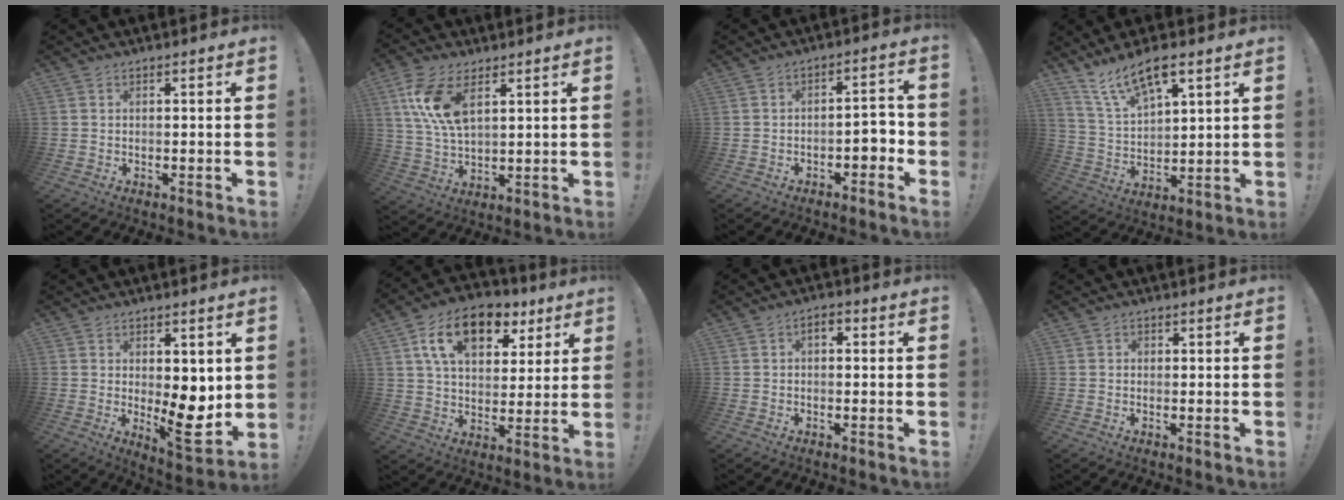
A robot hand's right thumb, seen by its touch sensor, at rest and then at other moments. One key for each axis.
{"total": 11.8, "fx": 5.7, "fy": 5.7, "fz": 8.7, "tx": -0.179, "ty": -0.021, "tz": 0.104}
{"total": 5.2, "fx": -2.1, "fy": 2.8, "fz": 3.9, "tx": -0.051, "ty": 0.003, "tz": -0.037}
{"total": 11.5, "fx": 8.2, "fy": 3.6, "fz": 7.2, "tx": -0.130, "ty": -0.045, "tz": 0.148}
{"total": 10.0, "fx": -0.5, "fy": 5.0, "fz": 8.6, "tx": -0.090, "ty": -0.014, "tz": -0.001}
{"total": 16.8, "fx": 8.5, "fy": 10.0, "fz": 10.6, "tx": -0.171, "ty": -0.029, "tz": 0.154}
{"total": 2.2, "fx": -0.3, "fy": 1.3, "fz": 1.7, "tx": -0.021, "ty": 0.004, "tz": -0.009}
{"total": 0.7, "fx": 0.0, "fy": 0.7, "fz": 0.1, "tx": 0.006, "ty": 0.000, "tz": -0.001}